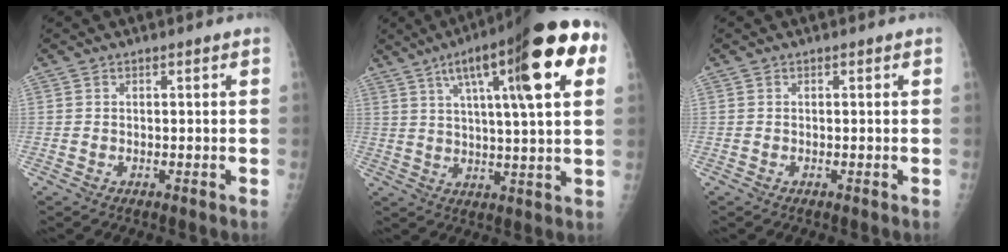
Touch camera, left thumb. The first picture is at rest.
{"total": 23.5, "force": [9.3, 5.0, 21.0], "torque": [-0.298, 0.005, 0.133]}
{"total": 0.0}